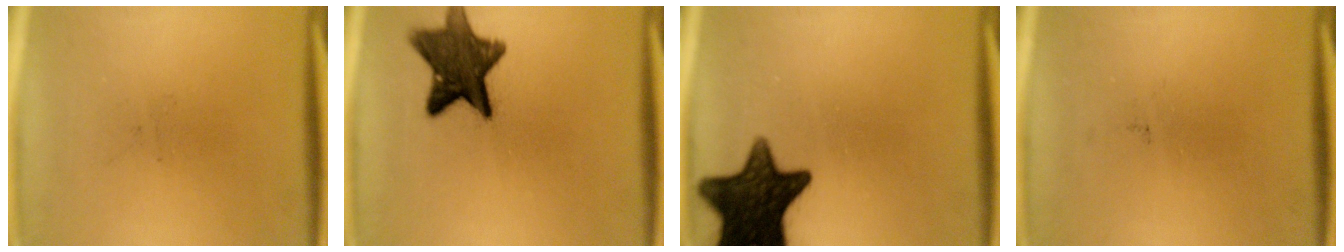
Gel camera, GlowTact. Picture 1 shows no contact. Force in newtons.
{"total": 11.8}
{"total": 15.4}
{"total": 0.0}